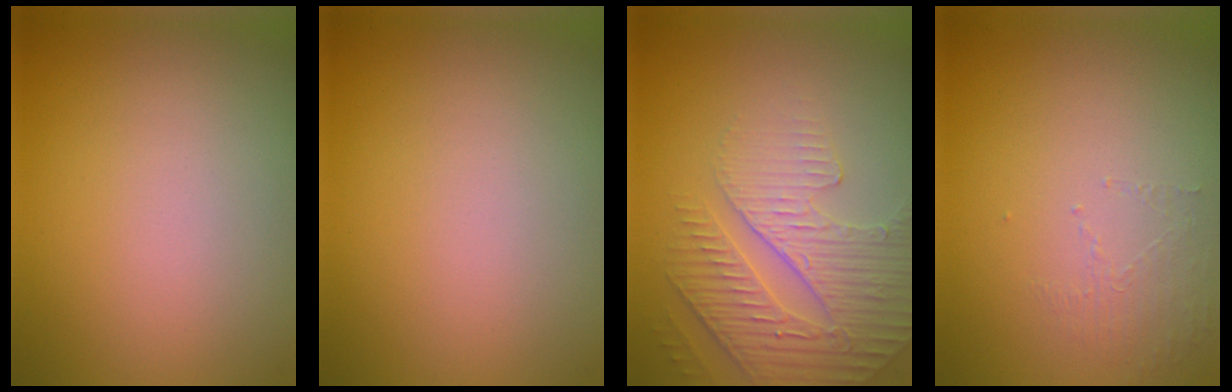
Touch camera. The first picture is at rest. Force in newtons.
{"total": 0.0}
{"total": 4.2, "press": 4.0, "slide": 1.3}
{"total": 1.4, "press": 0.4, "slide": 1.4}